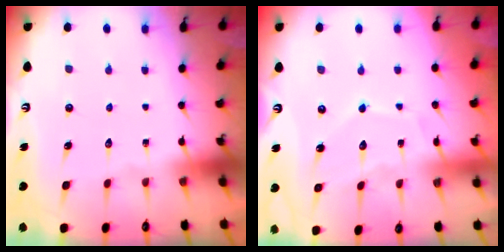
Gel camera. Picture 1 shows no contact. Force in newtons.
{"total": 8.3, "press": 8.3, "slide": 0.2}